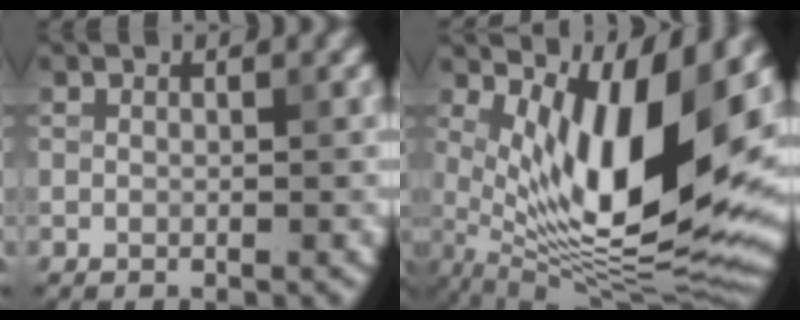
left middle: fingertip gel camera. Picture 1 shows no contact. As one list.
[{"total": 12.6, "force": [3.0, 4.3, 11.5], "torque": [-0.199, -0.020, 0.060]}]